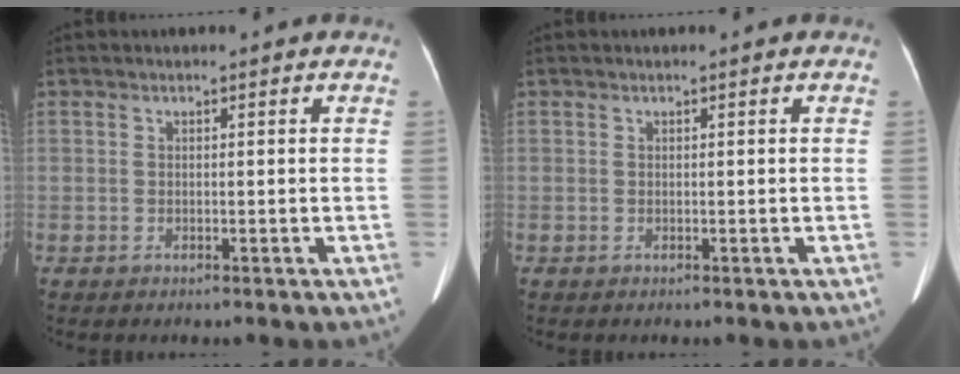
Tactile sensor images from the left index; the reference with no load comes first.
{"total": 0.0}